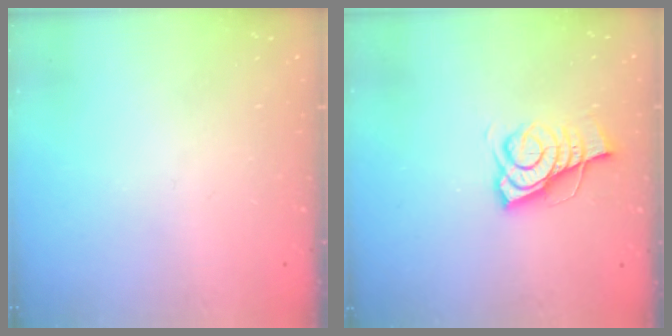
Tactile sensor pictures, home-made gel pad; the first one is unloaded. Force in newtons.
{"total": 10.2, "press": 9.7, "slide": 3.4}